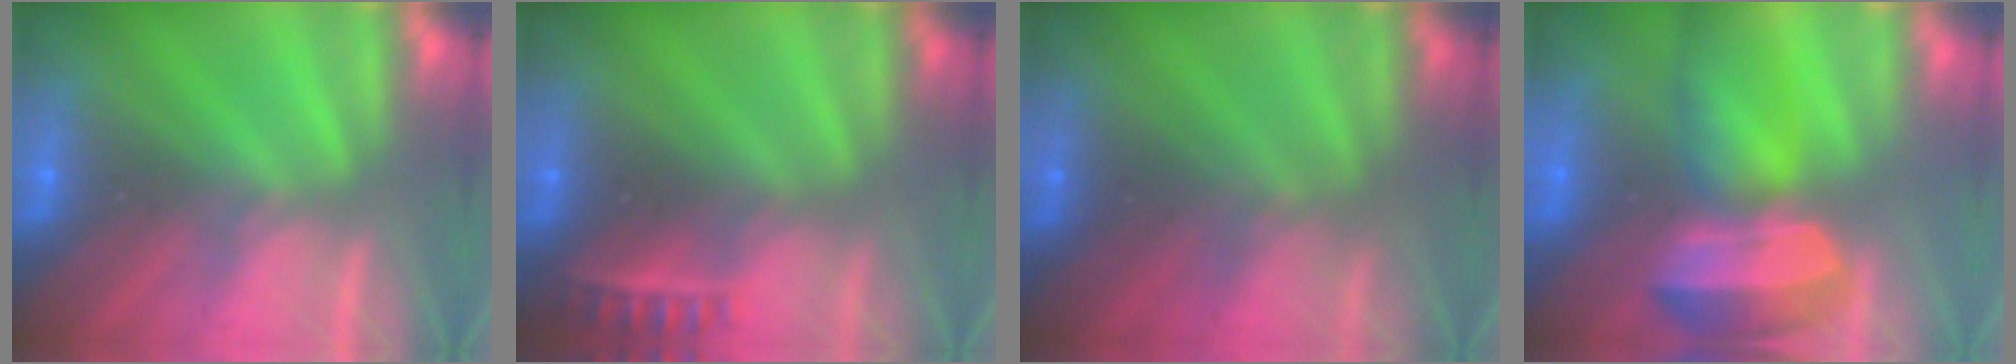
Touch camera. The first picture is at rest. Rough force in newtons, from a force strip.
{"total": 2.3}
{"total": 1.8}
{"total": 5.8}